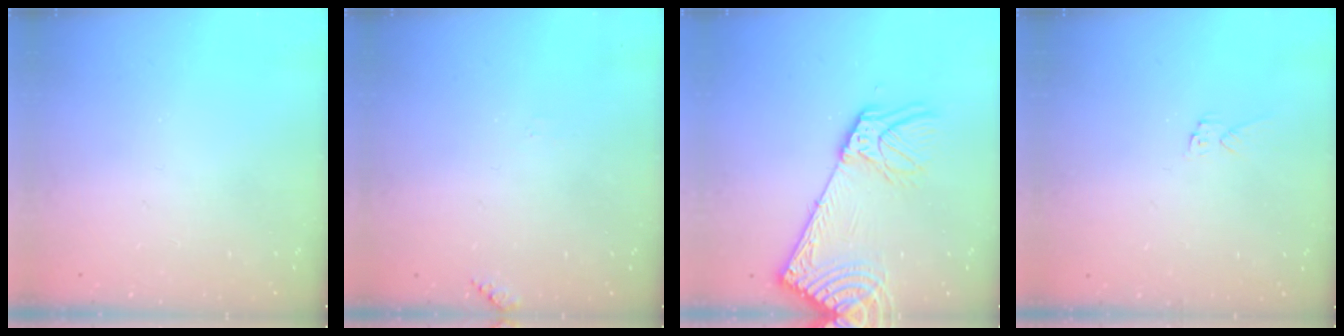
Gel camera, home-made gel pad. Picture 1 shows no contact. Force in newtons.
{"total": 5.8, "press": 5.7, "slide": 0.6}
{"total": 16.9, "press": 16.5, "slide": 3.7}
{"total": 4.4, "press": 4.4, "slide": 0.1}